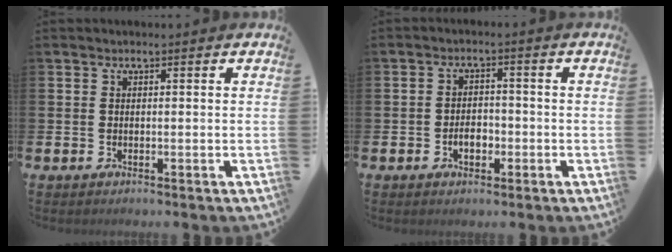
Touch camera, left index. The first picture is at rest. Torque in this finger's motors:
{"motor_torque": [0.28, 0.21, 0.05, 0.04]}